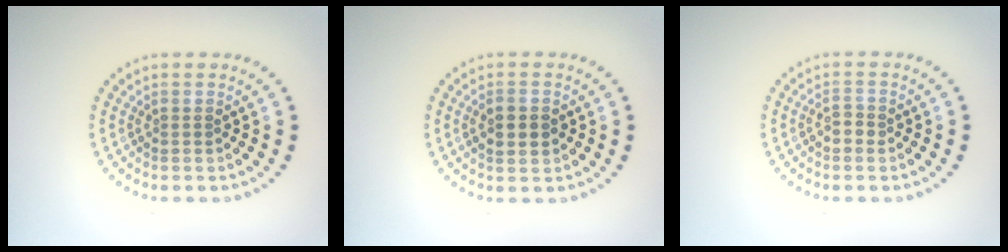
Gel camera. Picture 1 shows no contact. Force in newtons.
{"total": 2.3, "press": 2.2, "slide": 0.1}
{"total": 1.2, "press": 1.2, "slide": 0.2}